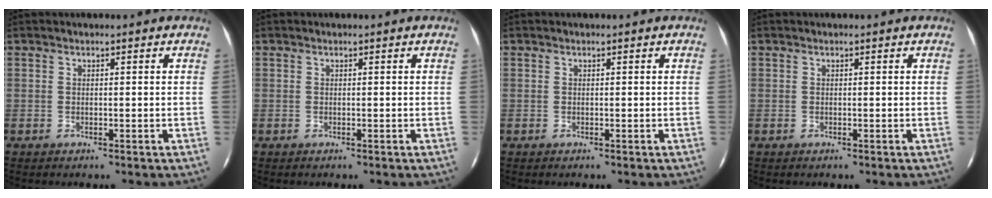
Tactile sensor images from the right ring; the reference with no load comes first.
{"total": 0.0}
{"total": 0.0}
{"total": 0.0}